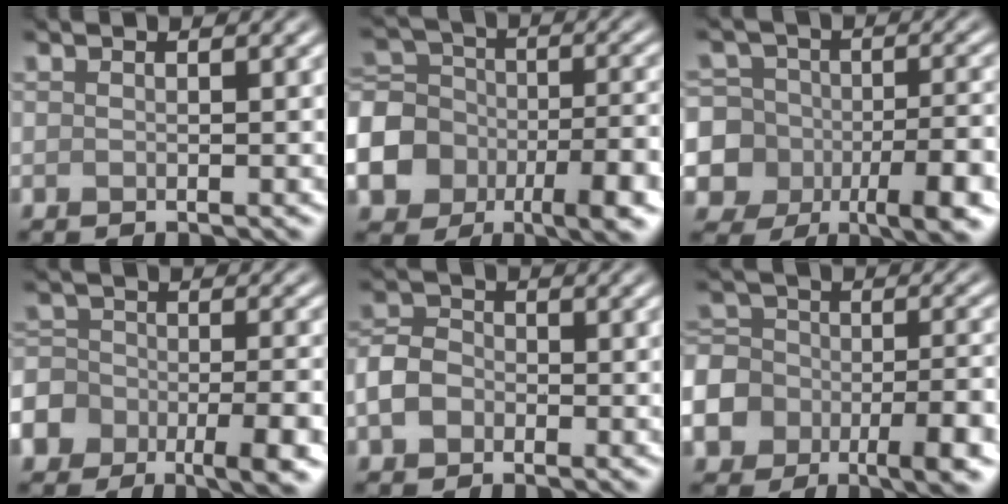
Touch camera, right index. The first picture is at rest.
{"total": 13.9, "force": [-6.7, 10.4, 6.3], "torque": [-0.117, -0.035, -0.128]}
{"total": 12.7, "force": [-5.7, 10.0, 5.3], "torque": [-0.076, -0.020, -0.114]}
{"total": 9.8, "force": [-5.9, 5.8, 5.3], "torque": [-0.068, -0.004, -0.094]}
{"total": 3.3, "force": [-1.2, 2.5, 1.8], "torque": [-0.034, 0.004, -0.033]}
{"total": 12.2, "force": [-6.7, 8.2, 6.0], "torque": [-0.095, -0.018, -0.125]}